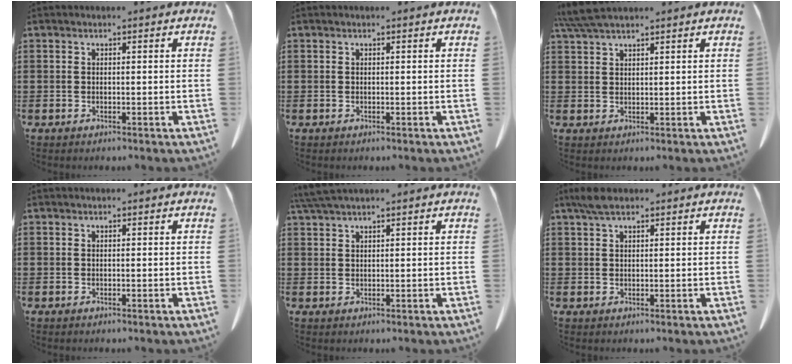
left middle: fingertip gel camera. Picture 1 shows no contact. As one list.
[{"total": 0.0}, {"total": 4.5, "force": [3.7, 0.6, 2.5], "torque": [-0.058, -0.004, 0.070]}, {"total": 0.0}, {"total": 2.7, "force": [2.2, 0.0, 1.6], "torque": [-0.036, -0.002, 0.044]}, {"total": 2.7, "force": [1.8, 1.0, 1.7], "torque": [-0.040, 0.004, 0.033]}]